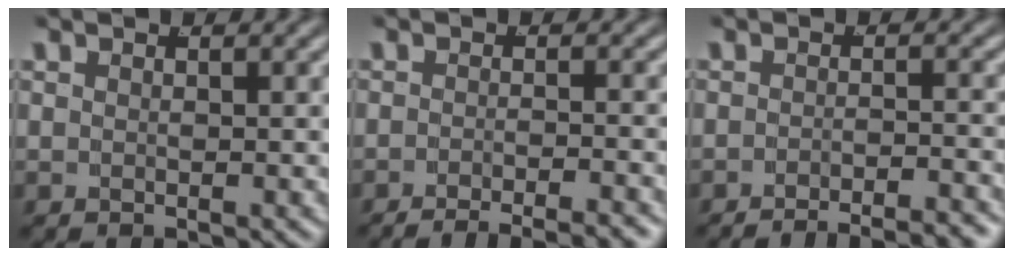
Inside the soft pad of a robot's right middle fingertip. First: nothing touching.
{"total": 5.8, "force": [-5.5, 0.9, 1.7], "torque": [-0.009, -0.006, -0.087]}
{"total": 6.3, "force": [-6.1, 0.7, 1.5], "torque": [-0.001, -0.007, -0.096]}